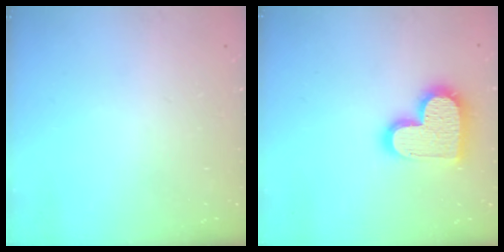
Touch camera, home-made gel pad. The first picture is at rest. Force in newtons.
{"total": 17.6, "press": 17.5, "slide": 1.3}